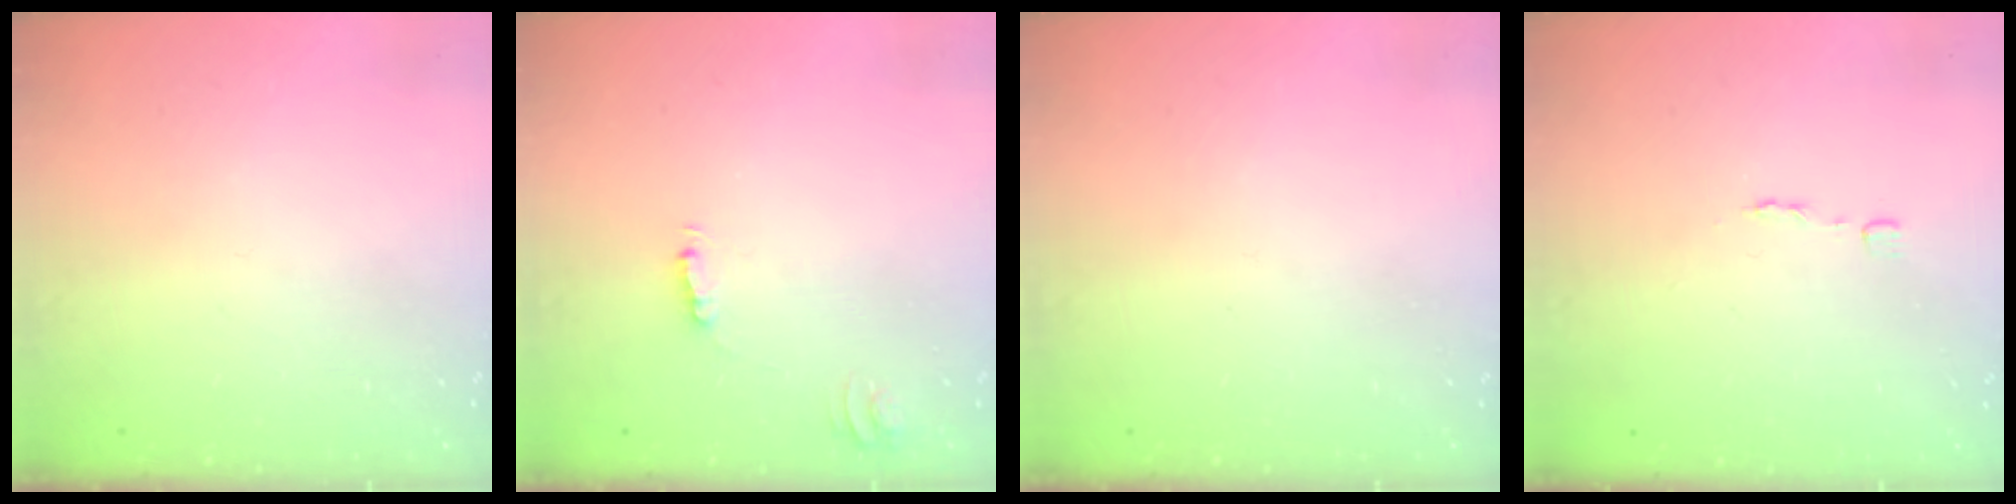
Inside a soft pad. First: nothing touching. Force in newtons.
{"total": 2.3, "press": 2.3, "slide": 0.2}
{"total": 0.0}
{"total": 1.8, "press": 1.8, "slide": 0.1}